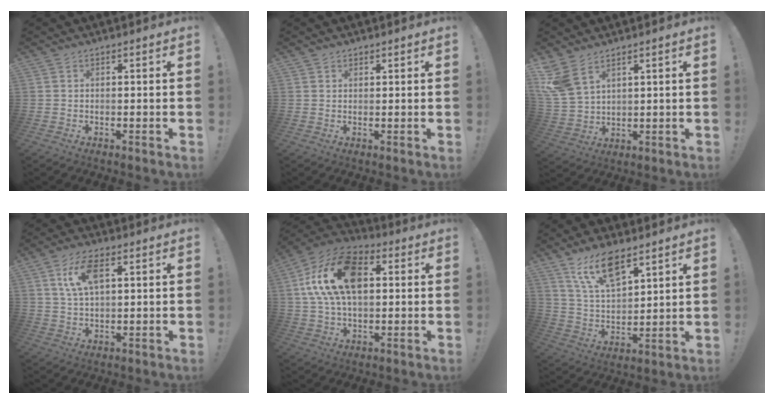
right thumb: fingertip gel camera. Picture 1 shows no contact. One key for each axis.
{"total": 1.3, "fx": 1.1, "fy": 0.7, "fz": 0.0, "tx": 0.009, "ty": -0.005, "tz": 0.019}
{"total": 8.8, "fx": 5.7, "fy": 4.6, "fz": 4.8, "tx": -0.111, "ty": -0.023, "tz": 0.114}
{"total": 9.1, "fx": 3.4, "fy": 4.4, "fz": 7.2, "tx": -0.135, "ty": 0.004, "tz": 0.060}
{"total": 19.9, "fx": 4.9, "fy": 12.0, "fz": 15.1, "tx": -0.272, "ty": 0.001, "tz": 0.086}
{"total": 13.5, "fx": 9.3, "fy": 5.5, "fz": 8.1, "tx": -0.154, "ty": -0.044, "tz": 0.170}